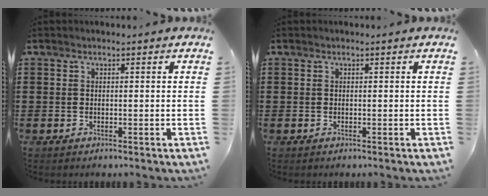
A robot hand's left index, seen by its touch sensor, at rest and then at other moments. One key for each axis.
{"total": 0.0}